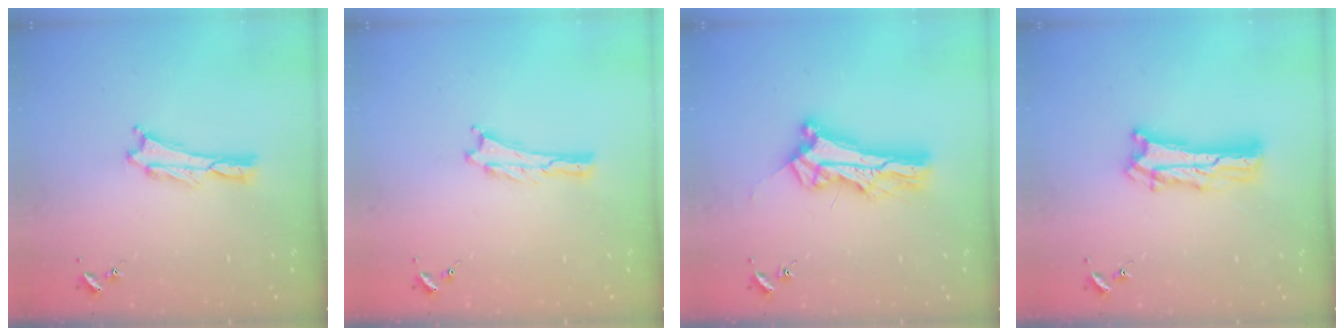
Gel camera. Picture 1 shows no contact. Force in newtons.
{"total": 0.0}
{"total": 9.8, "press": 9.8, "slide": 0.8}
{"total": 7.3, "press": 7.3, "slide": 0.7}